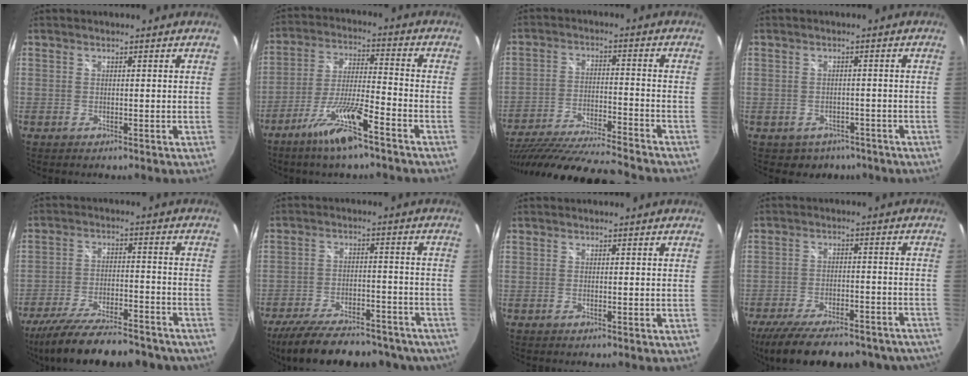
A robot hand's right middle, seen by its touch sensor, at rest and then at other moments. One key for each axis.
{"total": 11.2, "fx": -7.6, "fy": 1.0, "fz": 8.1, "tx": -0.171, "ty": -0.010, "tz": -0.139}
{"total": 22.7, "fx": -19.8, "fy": 2.5, "fz": 11.0, "tx": -0.209, "ty": -0.055, "tz": -0.313}
{"total": 5.0, "fx": -3.4, "fy": 3.5, "fz": 1.0, "tx": -0.023, "ty": 0.004, "tz": -0.034}
{"total": 23.6, "fx": -19.7, "fy": 6.3, "fz": 11.3, "tx": -0.212, "ty": -0.035, "tz": -0.280}
{"total": 26.4, "fx": -21.8, "fy": 9.1, "fz": 11.8, "tx": -0.224, "ty": -0.012, "tz": -0.286}
{"total": 0.0}
{"total": 25.7, "fx": -21.2, "fy": 8.3, "fz": 11.7, "tx": -0.226, "ty": -0.023, "tz": -0.281}